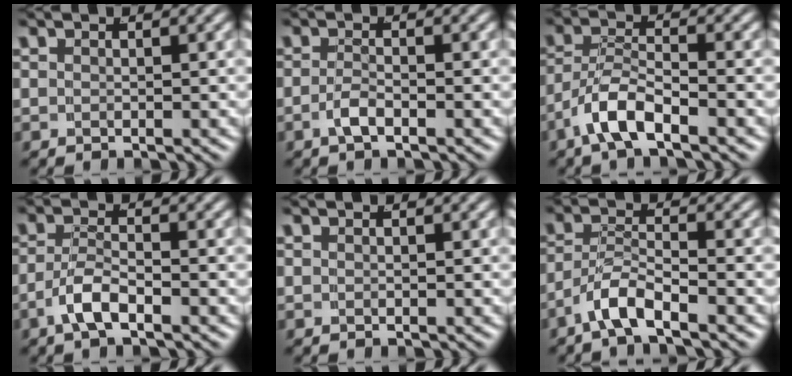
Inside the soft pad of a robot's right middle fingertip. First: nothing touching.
{"total": 1.5, "force": [-1.2, -0.2, 1.0], "torque": [-0.018, -0.006, -0.019]}
{"total": 3.8, "force": [-2.4, 1.2, 2.7], "torque": [-0.057, -0.010, -0.038]}
{"total": 2.8, "force": [-1.8, 0.4, 2.1], "torque": [-0.038, -0.007, -0.027]}
{"total": 0.0}
{"total": 3.7, "force": [-2.8, 1.1, 2.3], "torque": [-0.046, -0.008, -0.046]}